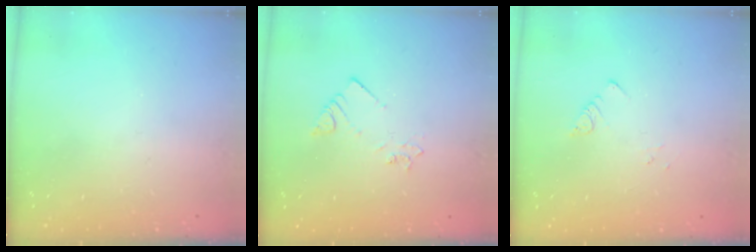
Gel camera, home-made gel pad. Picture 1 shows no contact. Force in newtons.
{"total": 2.1, "press": 2.1, "slide": 0.4}
{"total": 1.9, "press": 1.9, "slide": 0.2}